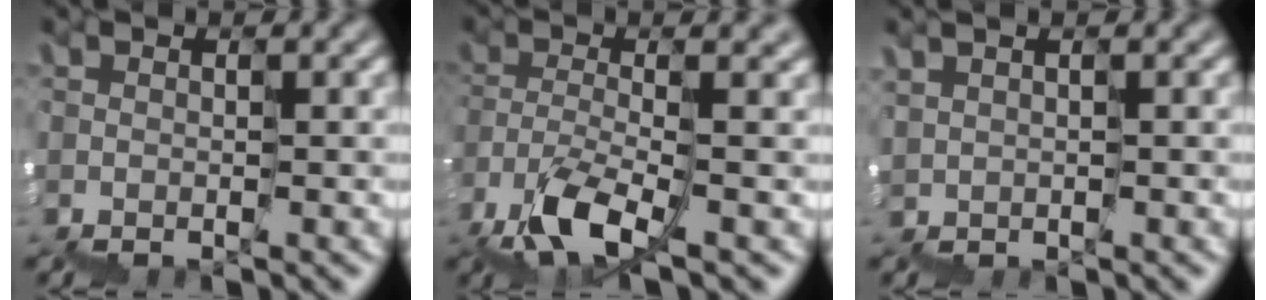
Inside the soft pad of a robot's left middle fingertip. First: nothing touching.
{"total": 4.9, "force": [-2.1, 1.2, 4.3], "torque": [-0.096, 0.000, -0.040]}
{"total": 0.9, "force": [0.3, 0.4, 0.7], "torque": [-0.006, -0.004, 0.008]}